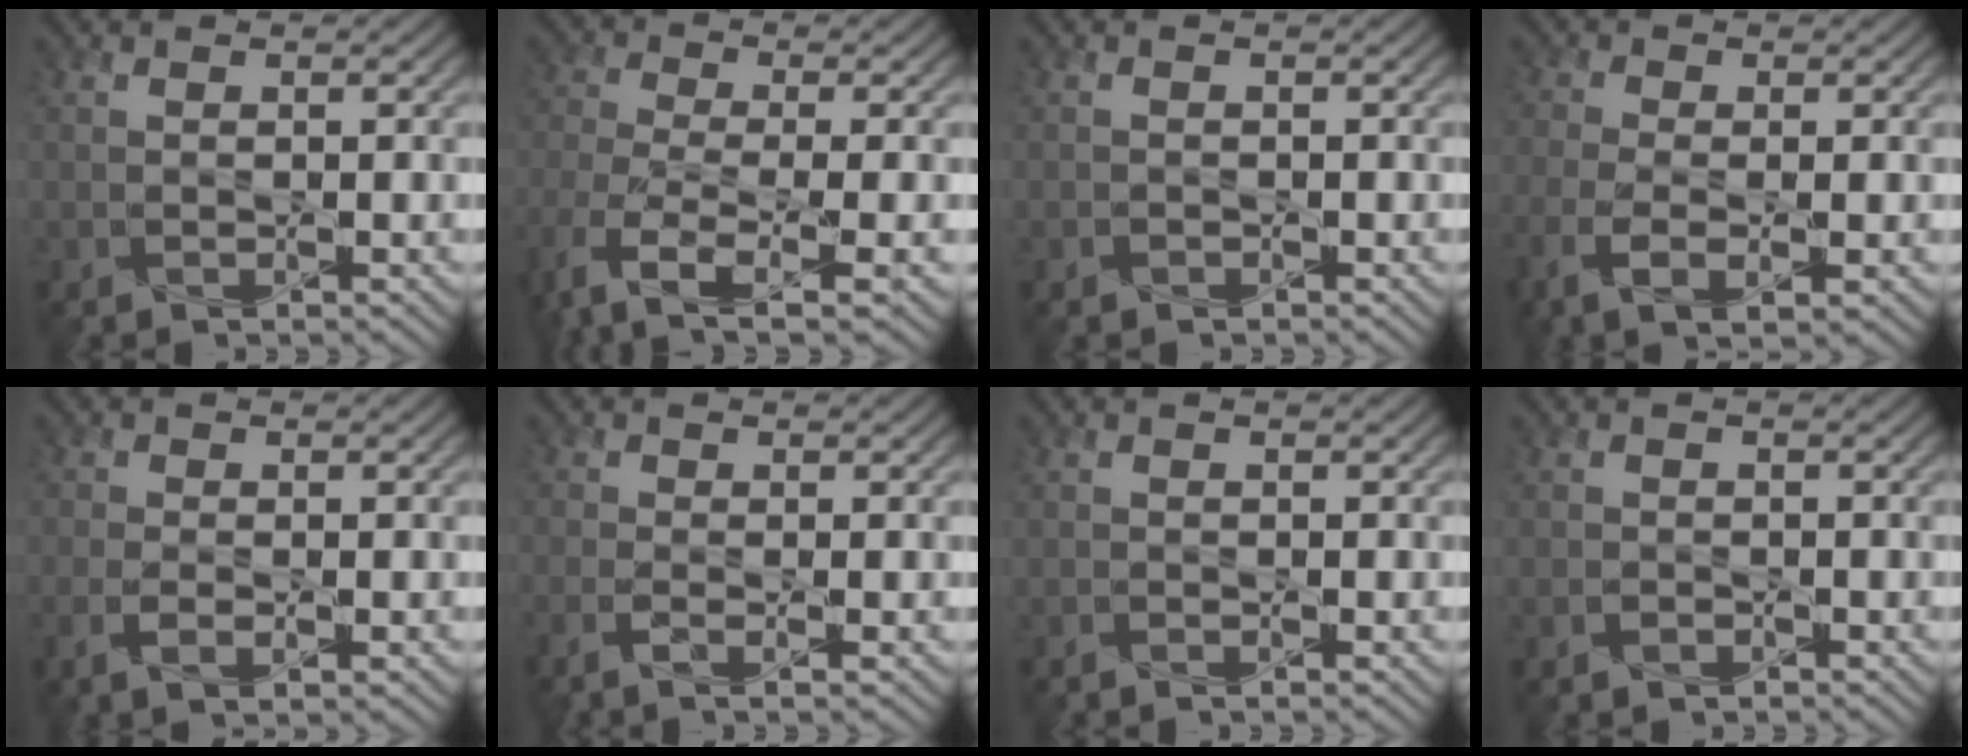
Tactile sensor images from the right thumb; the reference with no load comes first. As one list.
[{"total": 8.2, "force": [-3.9, 3.6, 6.2], "torque": [-0.145, -0.018, -0.083]}, {"total": 0.6, "force": [-0.5, 0.4, 0.1], "torque": [0.000, -0.004, -0.008]}, {"total": 5.9, "force": [-2.3, 2.6, 4.8], "torque": [-0.120, -0.013, -0.045]}, {"total": 3.3, "force": [-1.3, 1.3, 2.8], "torque": [-0.065, -0.007, -0.028]}, {"total": 2.7, "force": [-1.3, 0.6, 2.3], "torque": [-0.050, -0.002, -0.037]}, {"total": 0.7, "force": [-0.7, 0.1, 0.2], "torque": [-0.002, -0.002, -0.012]}, {"total": 1.0, "force": [-0.7, 0.6, 0.4], "torque": [-0.008, -0.002, -0.014]}]